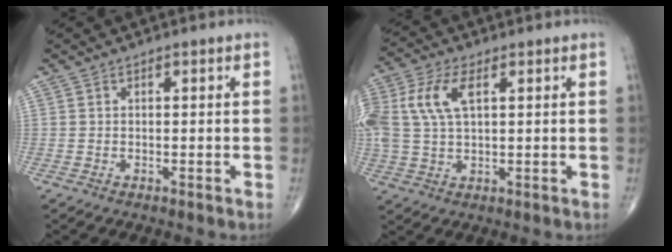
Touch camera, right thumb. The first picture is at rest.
{"total": 10.9, "force": [3.2, 5.7, 8.8], "torque": [-0.213, 0.013, 0.063]}